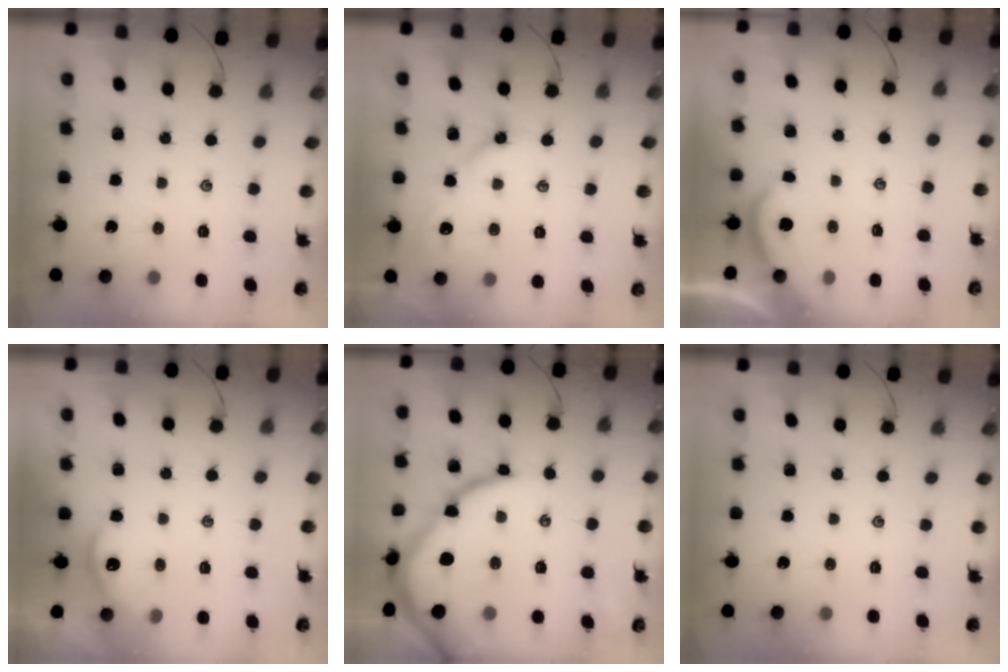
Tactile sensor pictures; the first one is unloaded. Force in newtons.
{"total": 6.0, "press": 6.0, "slide": 0.7}
{"total": 2.0, "press": 2.0, "slide": 0.2}
{"total": 4.2, "press": 4.2, "slide": 0.5}
{"total": 14.2, "press": 14.2, "slide": 1.1}
{"total": 0.0}